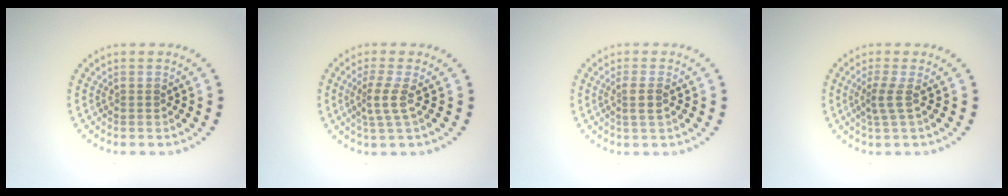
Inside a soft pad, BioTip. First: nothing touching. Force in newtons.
{"total": 2.2, "press": 1.4, "slide": 1.7}
{"total": 1.6, "press": 1.3, "slide": 0.9}
{"total": 1.8, "press": 1.1, "slide": 1.4}